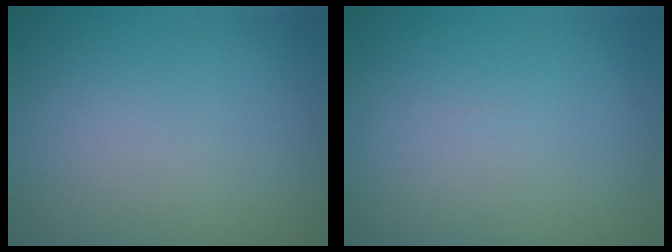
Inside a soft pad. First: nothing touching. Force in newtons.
{"total": 0.0}